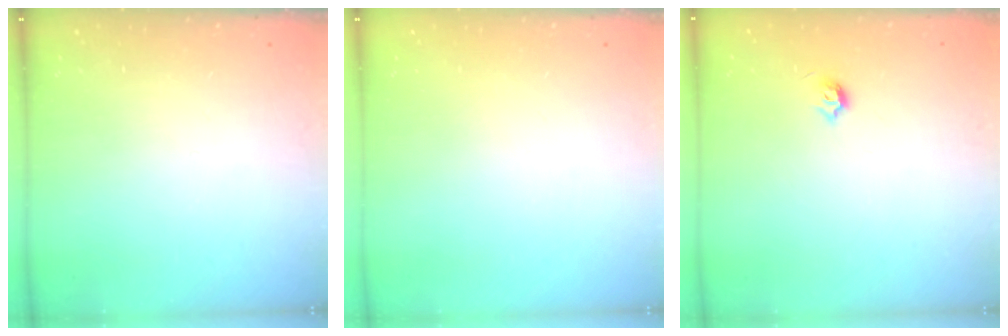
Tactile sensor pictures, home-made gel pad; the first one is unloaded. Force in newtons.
{"total": 0.0}
{"total": 3.9, "press": 3.8, "slide": 0.7}